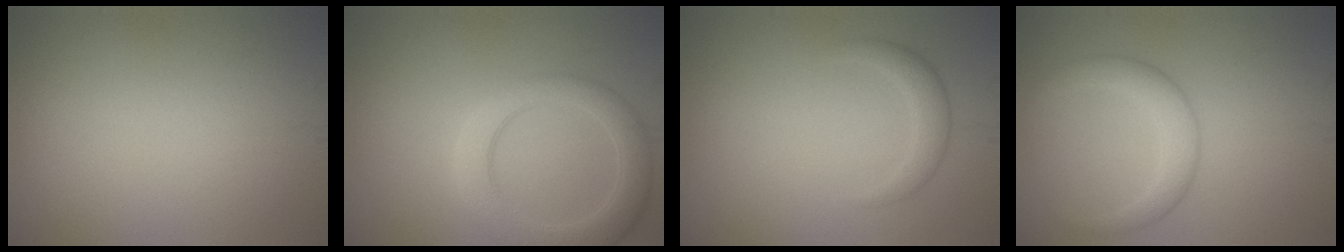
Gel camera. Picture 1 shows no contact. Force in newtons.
{"total": 4.7, "press": 4.7, "slide": 0.4}
{"total": 1.8, "press": 1.8, "slide": 0.1}
{"total": 3.0, "press": 3.0, "slide": 0.1}